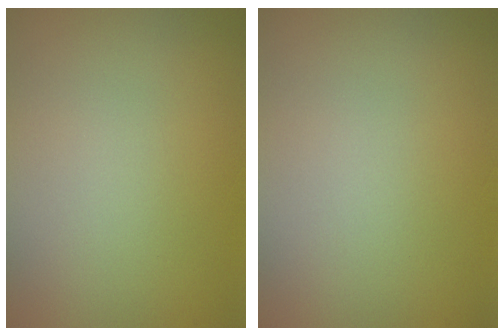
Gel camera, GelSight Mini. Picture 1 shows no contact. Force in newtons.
{"total": 0.0}